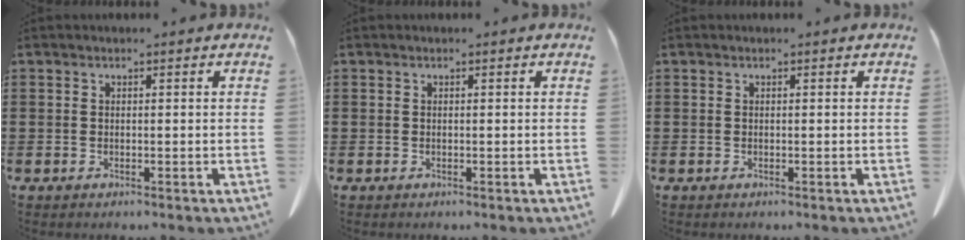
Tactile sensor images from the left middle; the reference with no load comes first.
{"total": 0.0}
{"total": 0.0}